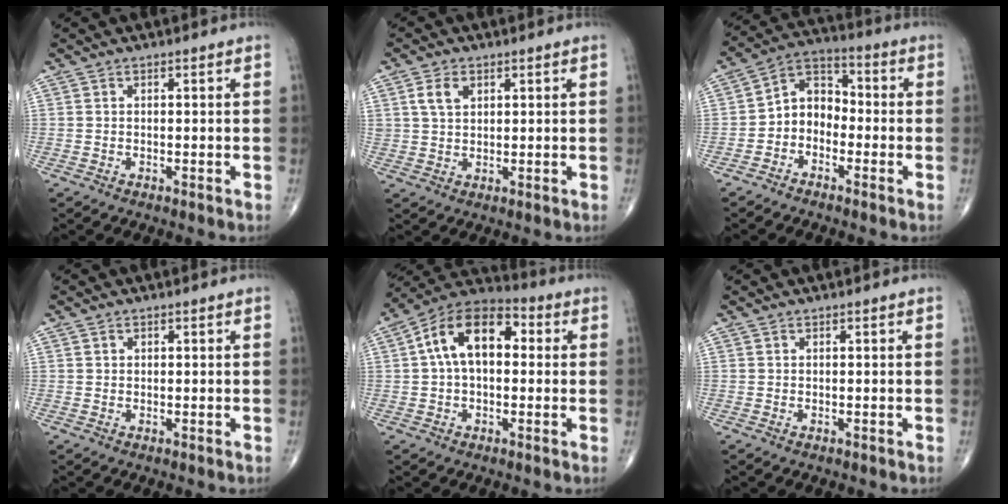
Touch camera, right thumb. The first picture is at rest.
{"total": 4.1, "force": [1.8, 2.8, 2.4], "torque": [-0.036, -0.004, 0.035]}
{"total": 7.5, "force": [-2.2, 5.8, 4.2], "torque": [-0.041, 0.038, -0.061]}
{"total": 0.5, "force": [0.2, 0.5, 0.1], "torque": [0.002, 0.000, 0.003]}
{"total": 13.8, "force": [2.1, 8.2, 10.9], "torque": [-0.172, 0.039, 0.023]}
{"total": 0.0}